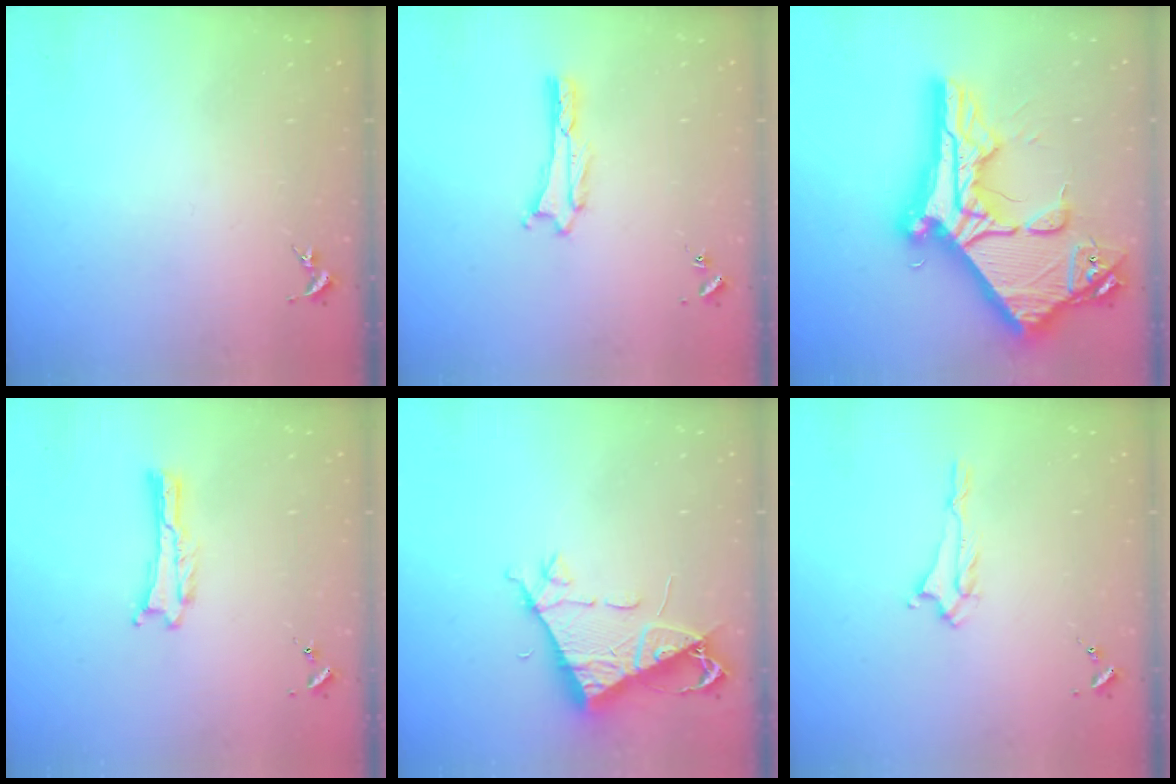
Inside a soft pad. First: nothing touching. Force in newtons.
{"total": 1.6, "press": 1.6, "slide": 0.2}
{"total": 21.7, "press": 21.6, "slide": 2.2}
{"total": 0.0}
{"total": 7.9, "press": 7.8, "slide": 0.9}
{"total": 1.4, "press": 1.3, "slide": 0.2}